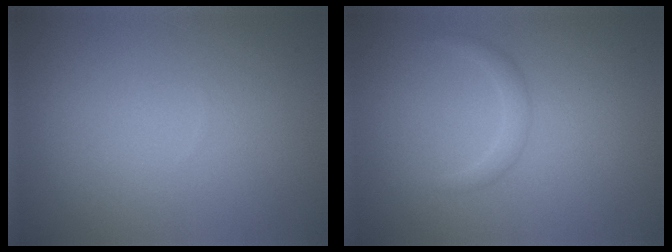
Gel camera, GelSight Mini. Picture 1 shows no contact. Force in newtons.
{"total": 1.2, "press": 1.2, "slide": 0.1}